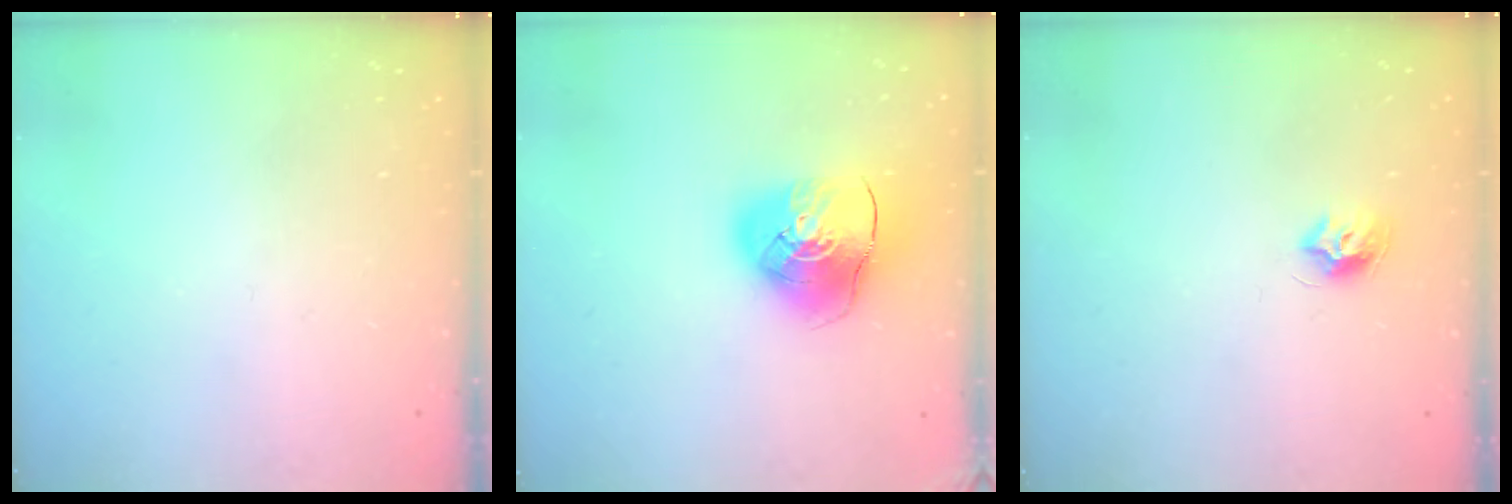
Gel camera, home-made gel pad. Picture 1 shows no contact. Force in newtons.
{"total": 12.7, "press": 12.5, "slide": 1.8}
{"total": 7.1, "press": 7.1, "slide": 0.5}